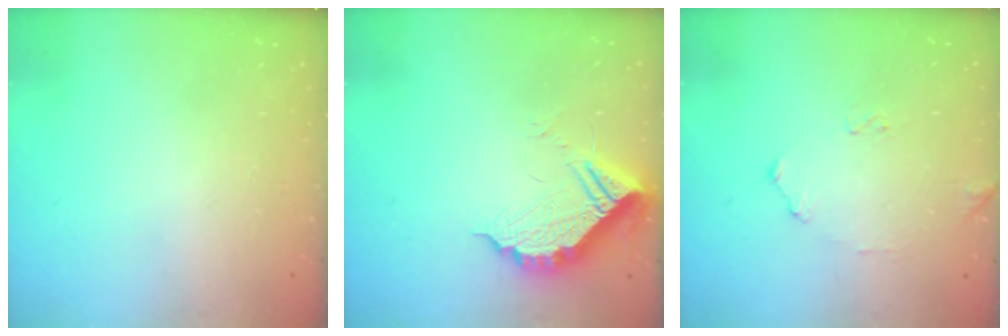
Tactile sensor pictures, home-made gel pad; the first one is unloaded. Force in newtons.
{"total": 10.8, "press": 10.7, "slide": 1.0}
{"total": 6.3, "press": 6.3, "slide": 0.2}